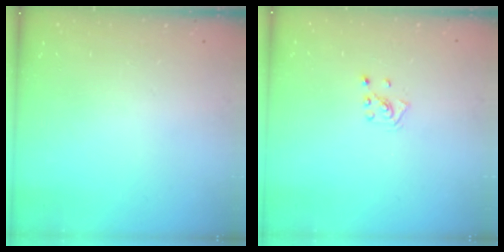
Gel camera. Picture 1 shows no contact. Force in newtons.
{"total": 2.2, "press": 2.2, "slide": 0.3}